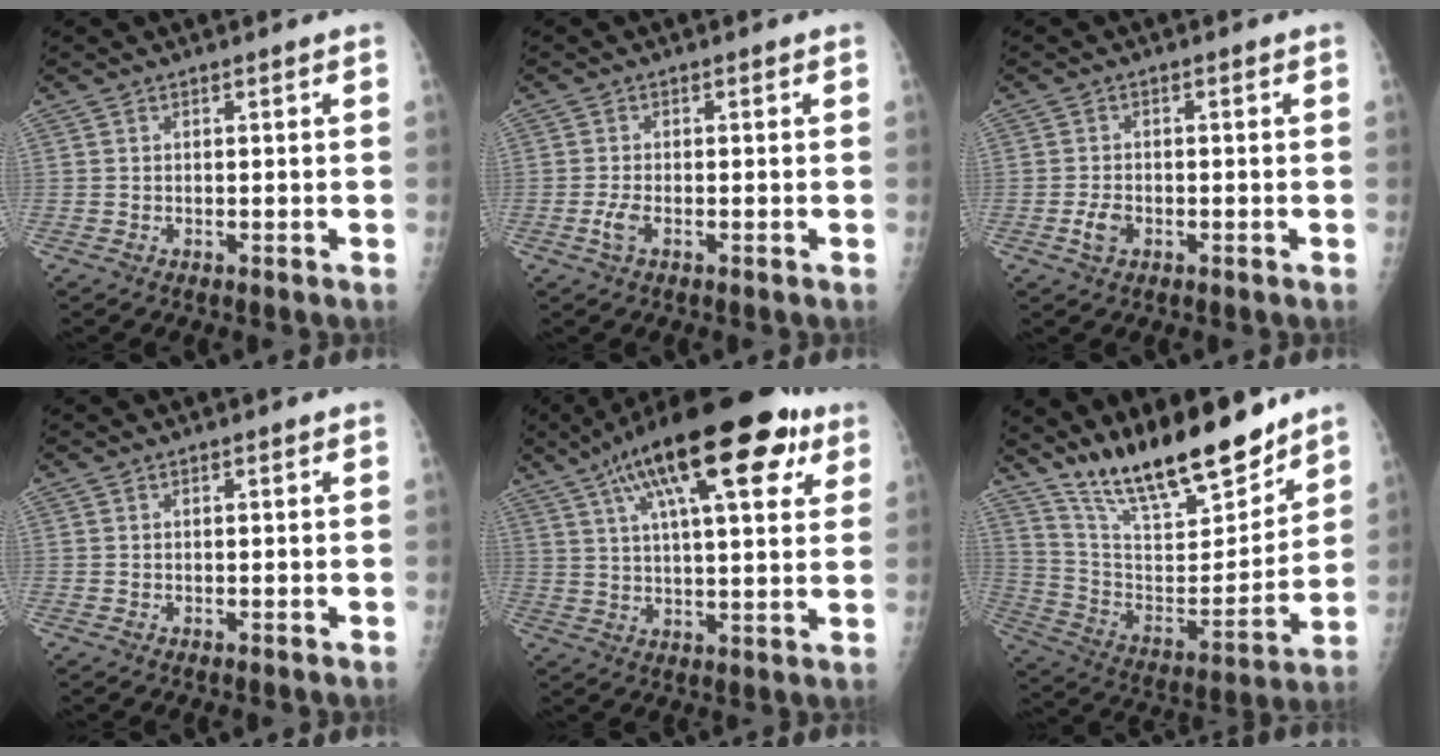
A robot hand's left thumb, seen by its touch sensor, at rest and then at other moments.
{"total": 2.2, "force": [-0.8, 0.9, 1.9], "torque": [-0.044, -0.001, -0.017]}
{"total": 2.9, "force": [-1.1, 1.8, 1.9], "torque": [-0.036, 0.004, -0.020]}
{"total": 0.0}
{"total": 23.5, "force": [11.5, 7.9, 18.9], "torque": [-0.283, 0.005, 0.176]}
{"total": 21.7, "force": [17.5, 5.8, 11.5], "torque": [-0.157, -0.098, 0.308]}